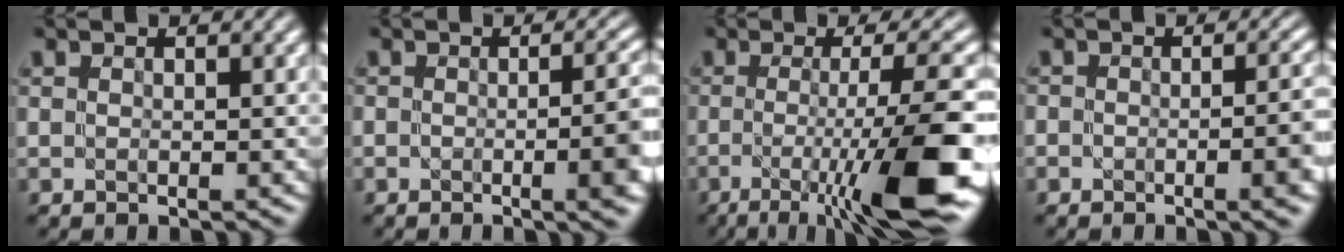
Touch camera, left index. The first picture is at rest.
{"total": 6.6, "force": [-1.2, 2.6, 5.9], "torque": [-0.054, -0.007, -0.012]}
{"total": 11.7, "force": [-3.7, 2.3, 10.9], "torque": [-0.148, -0.005, -0.061]}
{"total": 4.8, "force": [-1.8, 1.8, 4.1], "torque": [-0.044, -0.006, -0.020]}